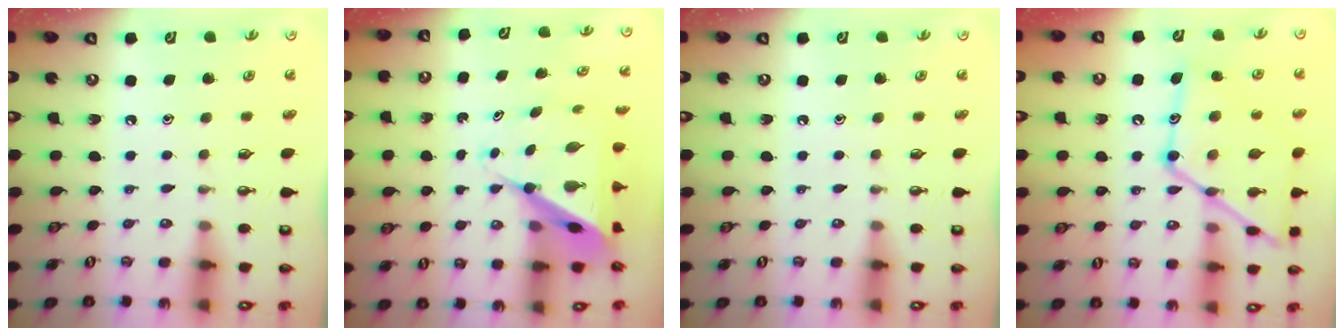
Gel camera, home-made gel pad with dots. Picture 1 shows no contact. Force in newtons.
{"total": 10.0, "press": 9.9, "slide": 0.9}
{"total": 0.0}
{"total": 19.7, "press": 19.7, "slide": 1.4}